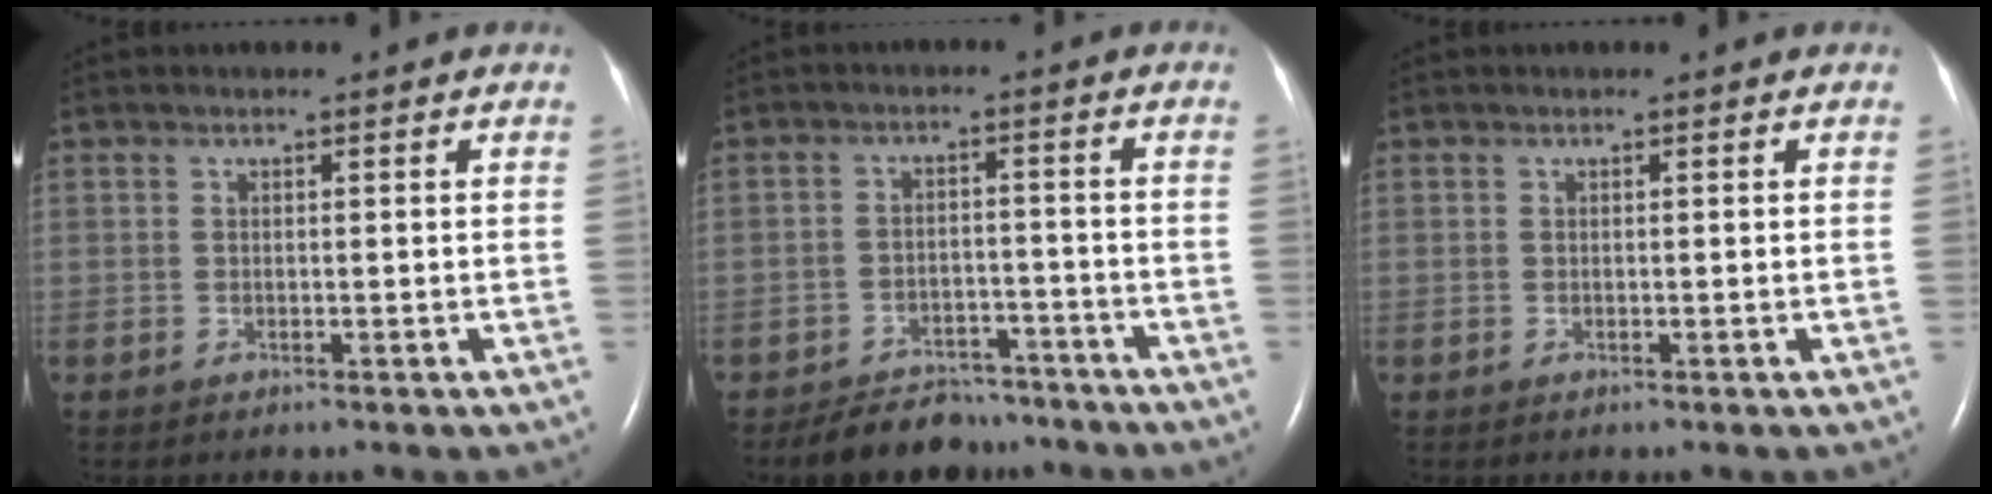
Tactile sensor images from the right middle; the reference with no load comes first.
{"total": 7.6, "force": [-6.7, 3.3, 1.4], "torque": [-0.018, 0.003, -0.103]}
{"total": 0.0}